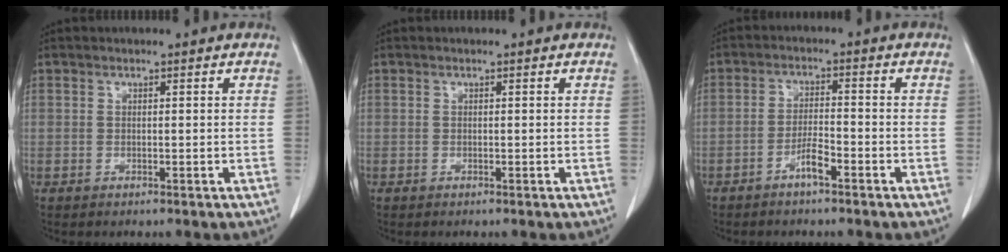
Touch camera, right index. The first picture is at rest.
{"total": 0.0}
{"total": 3.4, "force": [-2.3, 0.3, 2.5], "torque": [-0.050, 0.003, -0.044]}